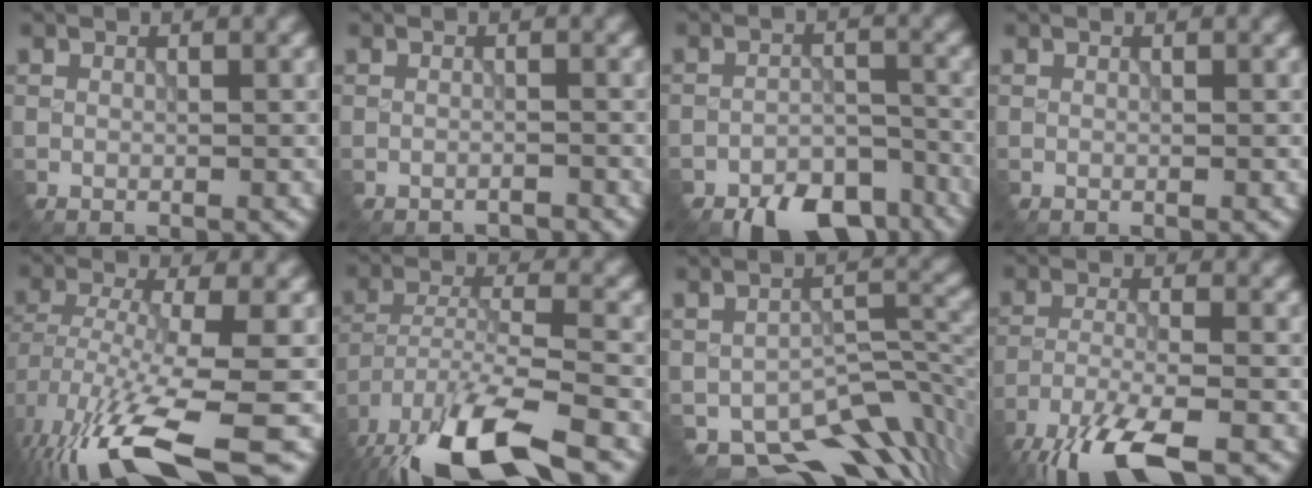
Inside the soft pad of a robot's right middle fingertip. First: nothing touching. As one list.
[{"total": 1.6, "force": [-1.6, 0.0, -0.2], "torque": [0.007, -0.008, -0.026]}, {"total": 8.9, "force": [-7.4, 3.4, 3.4], "torque": [-0.035, -0.022, -0.104]}, {"total": 0.0}, {"total": 11.3, "force": [-6.3, 3.1, 8.9], "torque": [-0.186, -0.032, -0.096]}, {"total": 12.9, "force": [-9.5, 3.8, 7.8], "torque": [-0.167, -0.020, -0.160]}, {"total": 8.5, "force": [-5.3, 4.4, 5.0], "torque": [-0.060, -0.025, -0.078]}, {"total": 9.6, "force": [-7.4, 2.1, 5.7], "torque": [-0.116, -0.015, -0.138]}]